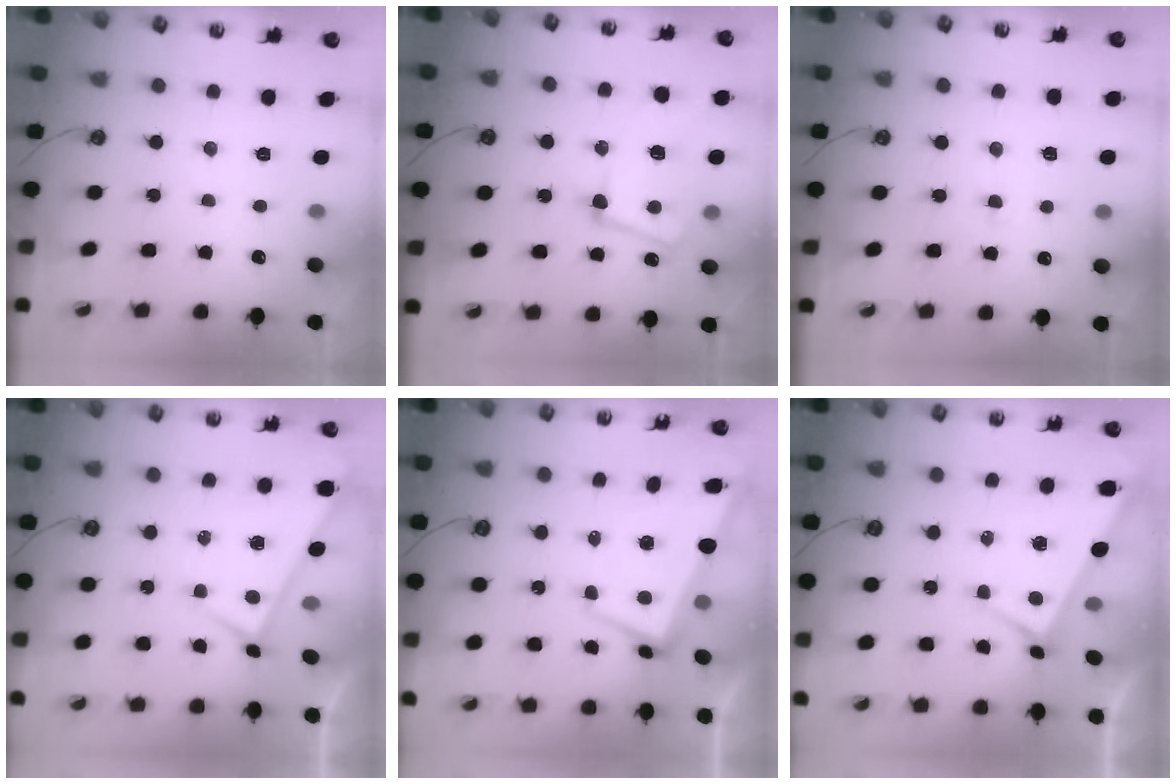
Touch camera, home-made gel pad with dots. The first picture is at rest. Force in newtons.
{"total": 12.2, "press": 12.1, "slide": 1.8}
{"total": 1.5, "press": 1.4, "slide": 0.6}
{"total": 0.0}
{"total": 1.2, "press": 0.4, "slide": 1.1}
{"total": 3.7, "press": 3.7, "slide": 0.4}